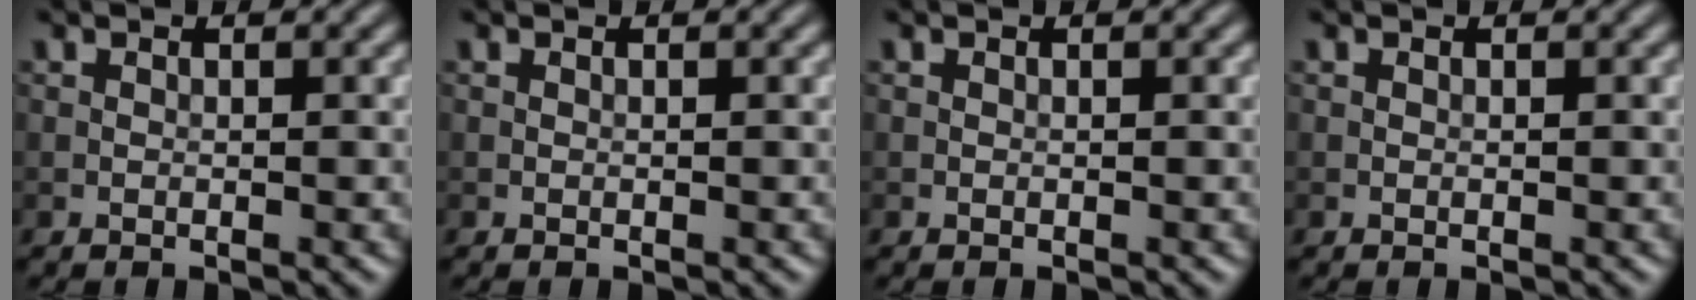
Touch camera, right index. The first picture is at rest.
{"total": 0.0}
{"total": 0.0}
{"total": 0.0}